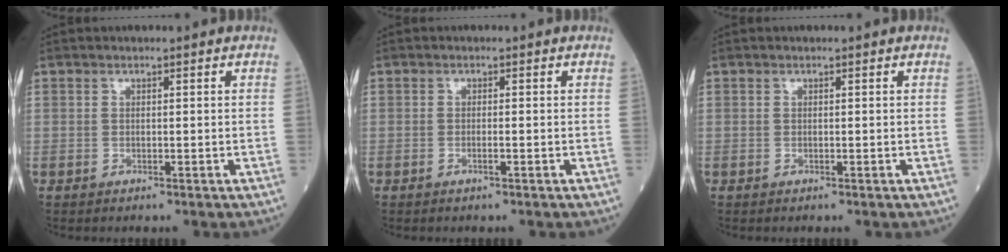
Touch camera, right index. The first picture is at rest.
{"total": 1.0, "force": [-0.4, 0.0, 0.9], "torque": [-0.019, 0.000, -0.007]}
{"total": 0.0}